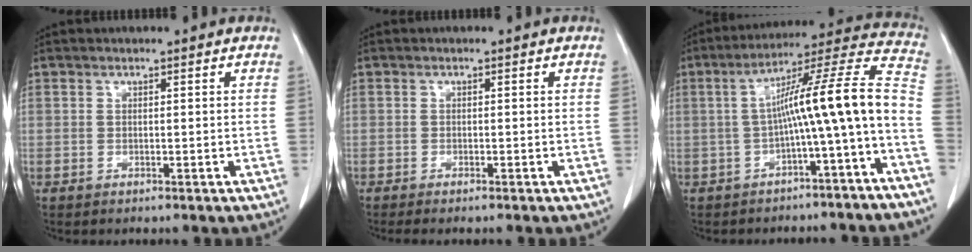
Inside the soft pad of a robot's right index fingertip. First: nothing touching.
{"total": 2.4, "force": [-2.0, 0.1, 1.3], "torque": [-0.016, -0.004, -0.026]}
{"total": 14.0, "force": [-3.5, -0.6, 13.5], "torque": [-0.195, 0.041, -0.056]}